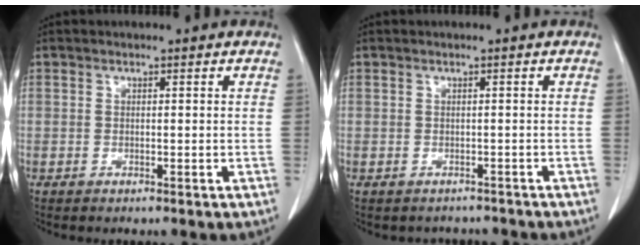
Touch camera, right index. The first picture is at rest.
{"total": 2.8, "force": [-2.4, 1.3, -0.3], "torque": [0.000, 0.008, -0.034]}